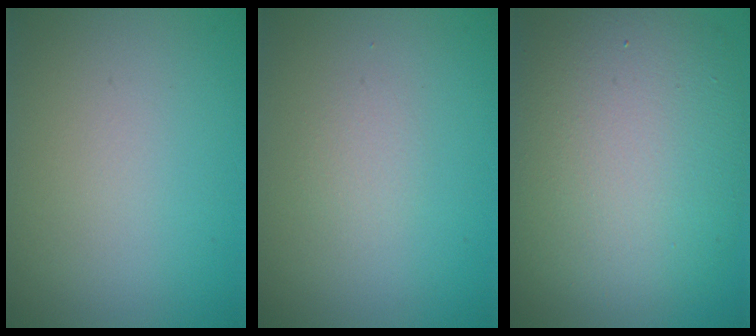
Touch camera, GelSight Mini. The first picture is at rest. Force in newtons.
{"total": 1.0, "press": 0.9, "slide": 0.1}
{"total": 11.1, "press": 11.1, "slide": 1.2}